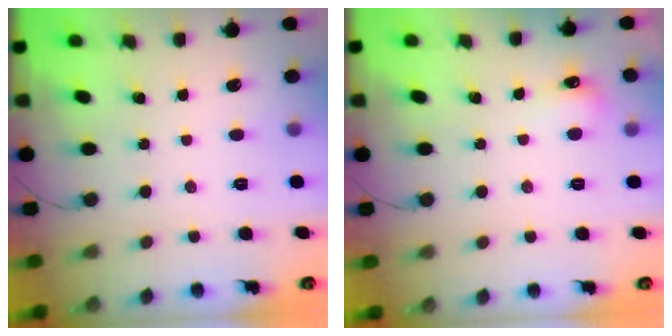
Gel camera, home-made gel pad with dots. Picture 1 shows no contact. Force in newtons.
{"total": 5.4, "press": 5.2, "slide": 1.7}